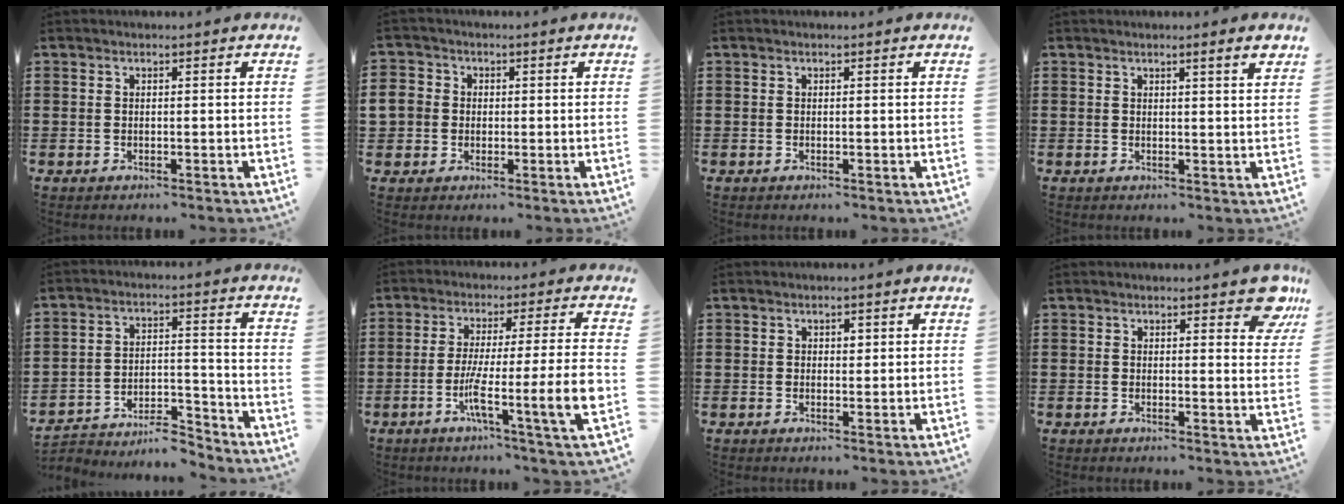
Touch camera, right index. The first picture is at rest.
{"total": 4.1, "force": [0.0, 3.9, 1.4], "torque": [-0.055, 0.007, -0.005]}
{"total": 0.0}
{"total": 2.0, "force": [1.4, -0.2, 1.4], "torque": [-0.022, -0.006, 0.023]}
{"total": 6.5, "force": [-6.0, 1.7, 1.7], "torque": [-0.020, 0.020, -0.115]}
{"total": 10.9, "force": [-3.2, 0.4, 10.4], "torque": [-0.182, -0.016, -0.063]}
{"total": 1.0, "force": [0.4, 0.7, 0.6], "torque": [-0.005, 0.001, 0.006]}
{"total": 4.1, "force": [3.0, 1.6, 2.4], "torque": [-0.017, -0.008, 0.046]}